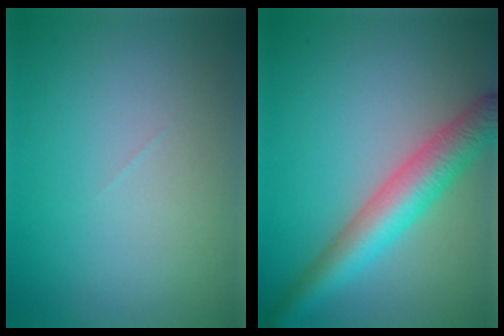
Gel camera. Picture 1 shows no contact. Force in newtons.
{"total": 5.8, "press": 5.8, "slide": 0.1}